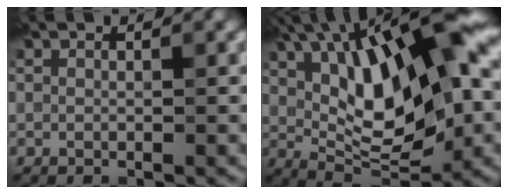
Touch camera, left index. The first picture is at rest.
{"total": 15.7, "force": [5.0, 5.8, 13.7], "torque": [-0.214, 0.019, 0.079]}